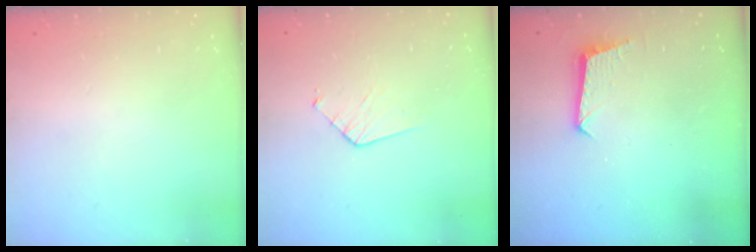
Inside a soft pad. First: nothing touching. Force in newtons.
{"total": 5.0, "press": 5.0, "slide": 0.4}
{"total": 7.1, "press": 7.1, "slide": 0.5}